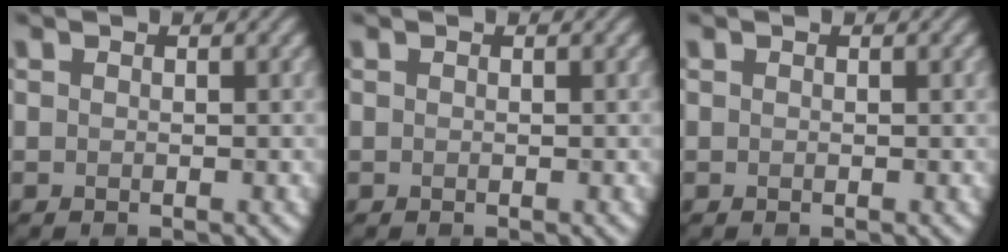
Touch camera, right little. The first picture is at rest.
{"total": 0.0}
{"total": 0.0}